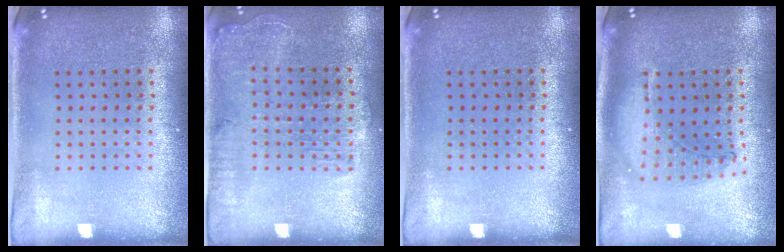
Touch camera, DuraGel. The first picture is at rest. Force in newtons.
{"total": 1.4, "press": 1.4, "slide": 0.3}
{"total": 0.0}
{"total": 1.1, "press": 1.0, "slide": 0.2}